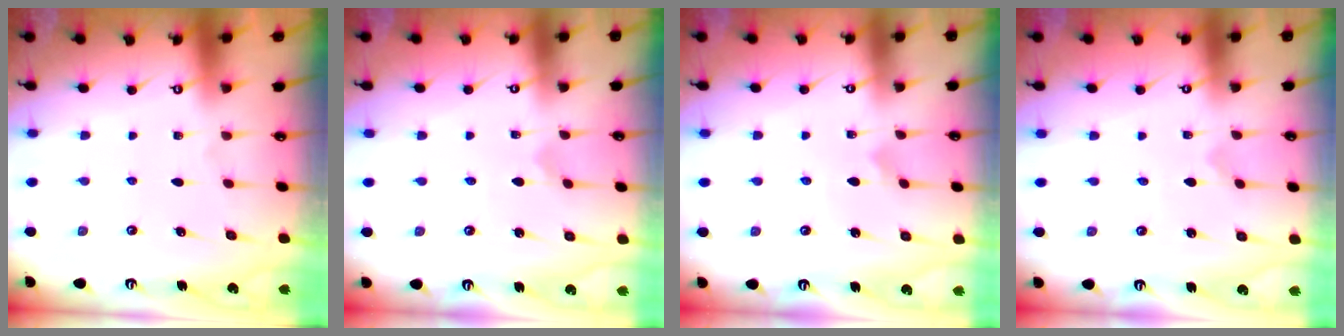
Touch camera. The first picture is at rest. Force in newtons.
{"total": 0.9, "press": 0.9, "slide": 0.1}
{"total": 2.9, "press": 2.9, "slide": 0.2}
{"total": 0.0}